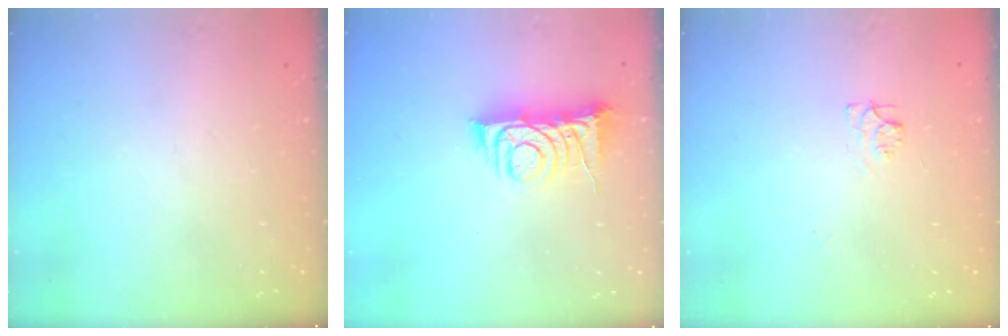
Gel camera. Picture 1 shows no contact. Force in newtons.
{"total": 9.4, "press": 9.4, "slide": 1.0}
{"total": 6.2, "press": 6.2, "slide": 0.7}